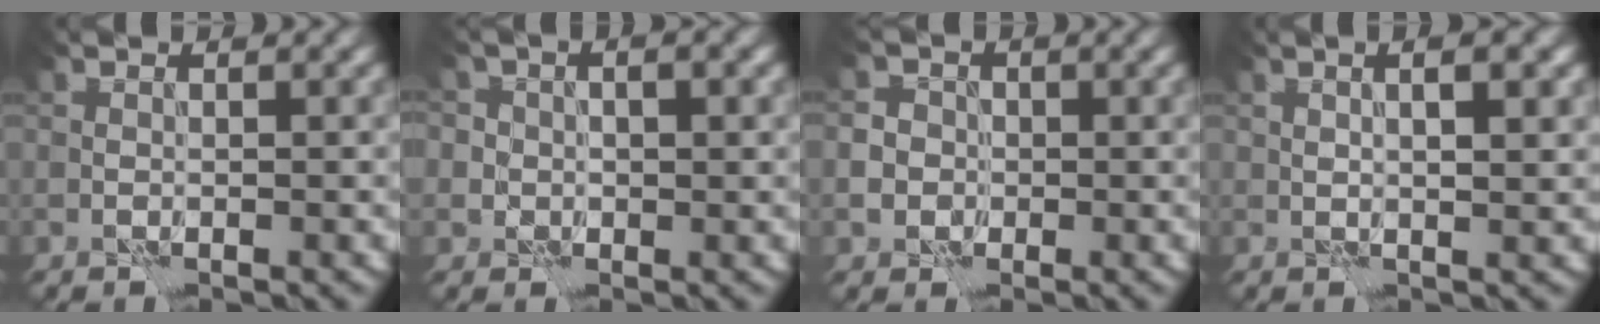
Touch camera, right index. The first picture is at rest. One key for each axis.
{"total": 3.0, "fx": 0.5, "fy": 2.7, "fz": 1.3, "tx": 0.001, "ty": 0.008, "tz": -0.021}
{"total": 3.2, "fx": -0.8, "fy": 3.0, "fz": 0.7, "tx": 0.013, "ty": 0.004, "tz": -0.033}
{"total": 3.3, "fx": 1.4, "fy": 0.7, "fz": 2.9, "tx": -0.024, "ty": 0.005, "tz": 0.010}